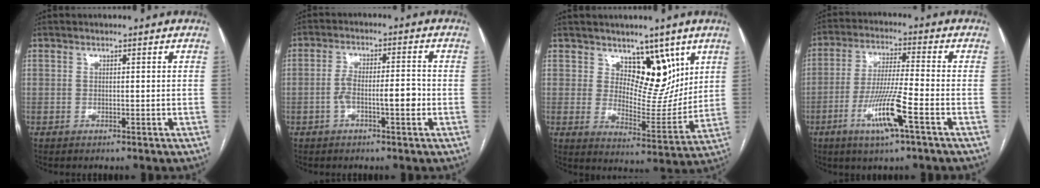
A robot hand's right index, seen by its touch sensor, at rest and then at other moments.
{"total": 5.8, "force": [-1.7, 1.4, 5.3], "torque": [-0.098, 0.018, -0.028]}
{"total": 9.6, "force": [5.8, 5.6, 5.3], "torque": [-0.061, -0.010, 0.099]}
{"total": 10.4, "force": [-4.5, 0.2, 9.3], "torque": [-0.182, -0.011, -0.086]}